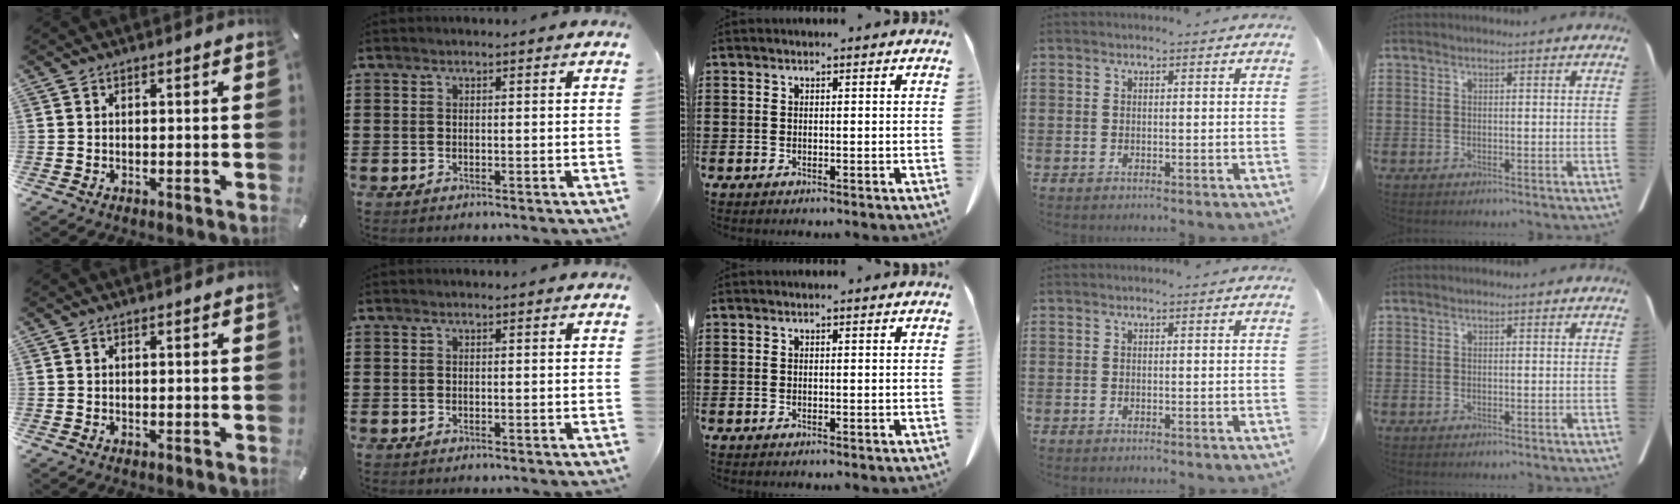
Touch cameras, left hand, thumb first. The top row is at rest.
{}